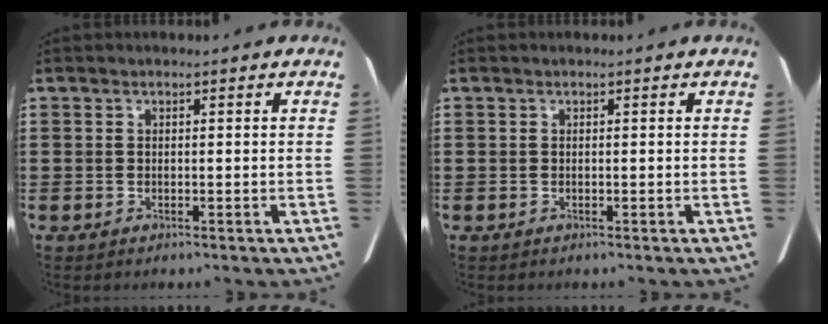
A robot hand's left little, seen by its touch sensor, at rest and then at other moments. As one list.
[{"total": 0.0}]